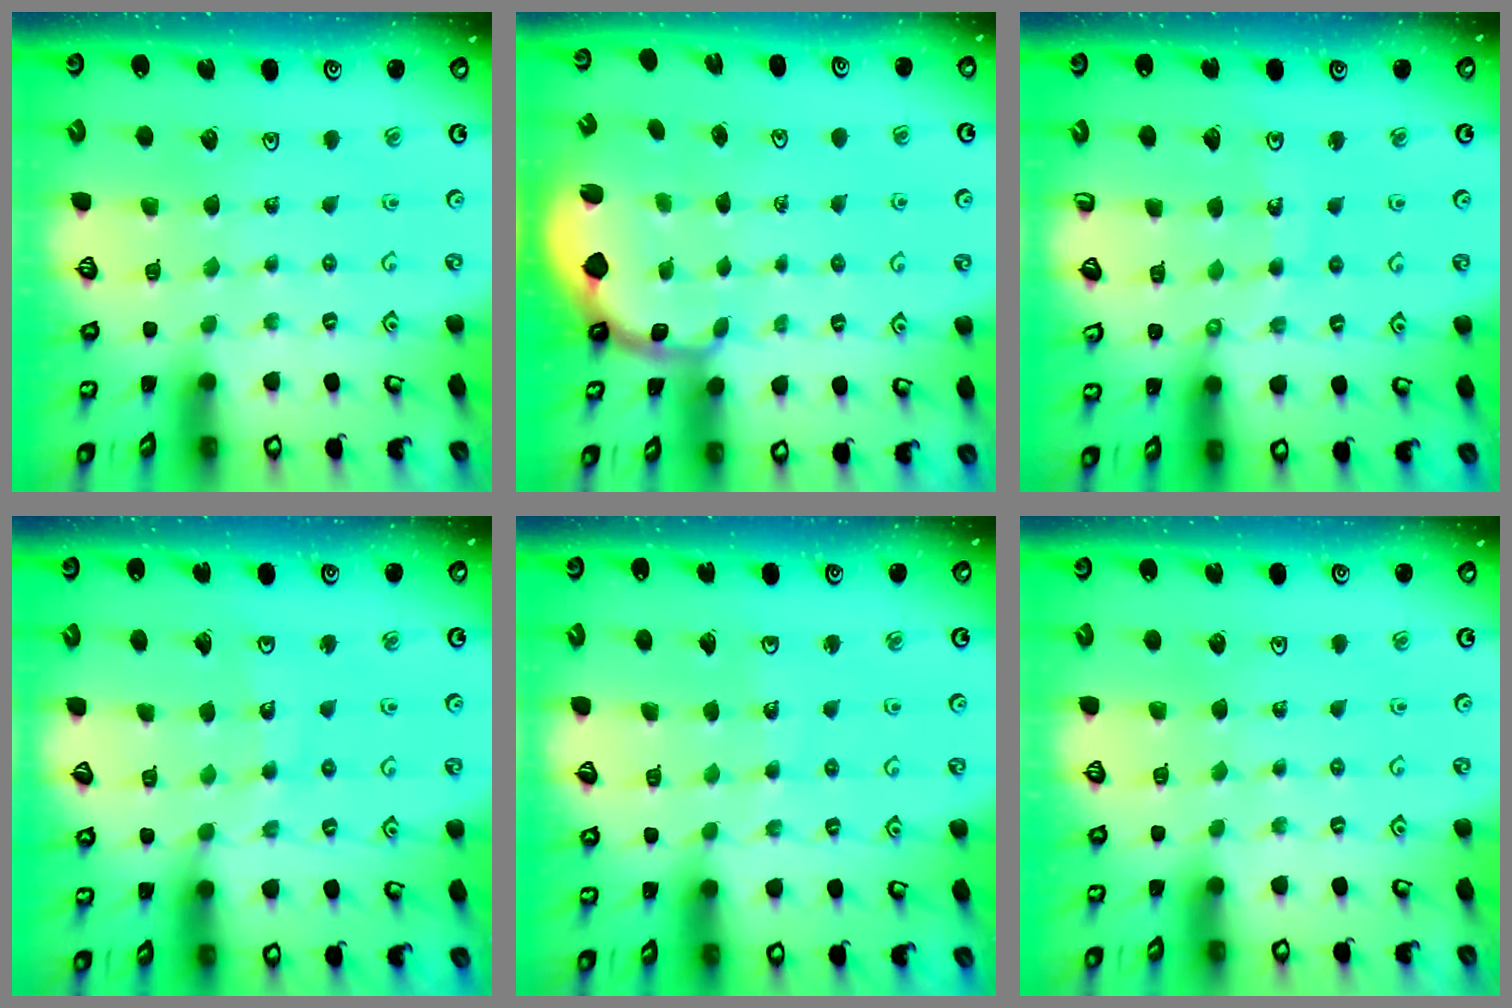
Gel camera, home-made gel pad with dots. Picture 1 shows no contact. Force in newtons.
{"total": 2.2, "press": 1.5, "slide": 1.6}
{"total": 8.8, "press": 8.8, "slide": 1.2}
{"total": 8.6, "press": 8.5, "slide": 1.1}
{"total": 3.4, "press": 3.4, "slide": 0.2}
{"total": 0.0}